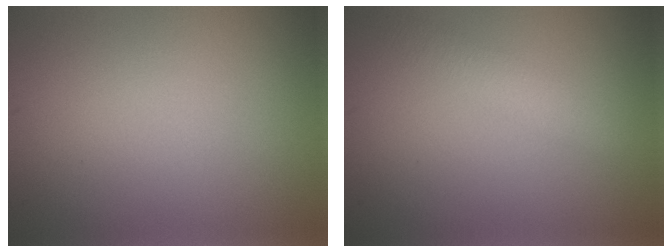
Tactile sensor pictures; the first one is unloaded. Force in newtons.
{"total": 2.2, "press": 2.2, "slide": 0.1}